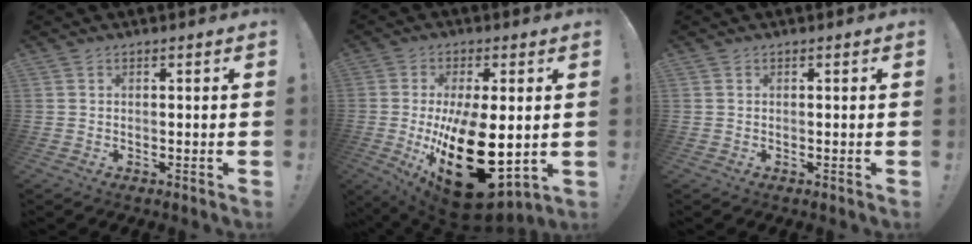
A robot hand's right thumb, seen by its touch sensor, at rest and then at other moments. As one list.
[{"total": 24.5, "force": [-2.8, 12.2, 21.1], "torque": [-0.346, -0.012, -0.015]}, {"total": 0.0}]